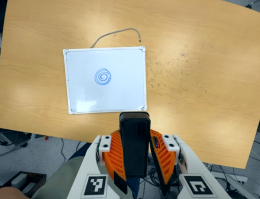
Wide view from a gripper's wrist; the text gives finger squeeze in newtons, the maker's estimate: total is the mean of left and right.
{"total": 8.6, "left": 7.3, "right": 9.9}